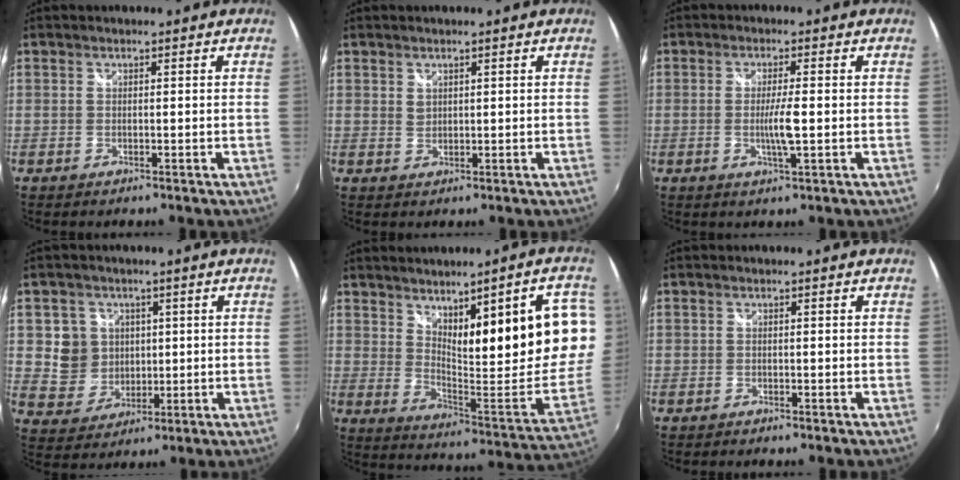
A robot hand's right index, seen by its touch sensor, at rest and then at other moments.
{"total": 1.3, "force": [0.9, 0.9, 0.3], "torque": [-0.002, -0.001, 0.018]}
{"total": 4.5, "force": [-0.7, 0.3, 4.4], "torque": [-0.079, -0.008, -0.012]}
{"total": 7.6, "force": [1.5, 7.3, 1.9], "torque": [-0.050, 0.012, 0.039]}
{"total": 23.6, "force": [7.9, 5.4, 21.5], "torque": [-0.269, -0.003, 0.148]}
{"total": 1.7, "force": [-0.2, -1.6, -0.6], "torque": [0.014, -0.009, -0.002]}